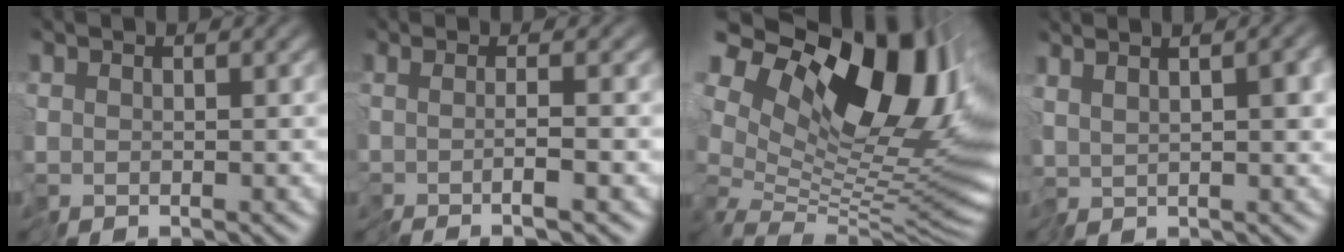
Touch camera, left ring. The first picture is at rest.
{"total": 2.5, "force": [-0.3, 0.5, 2.4], "torque": [-0.019, 0.007, -0.028]}
{"total": 16.1, "force": [6.2, 8.5, 12.1], "torque": [-0.219, 0.023, 0.108]}
{"total": 3.9, "force": [0.8, 0.9, 3.7], "torque": [-0.062, 0.010, 0.009]}